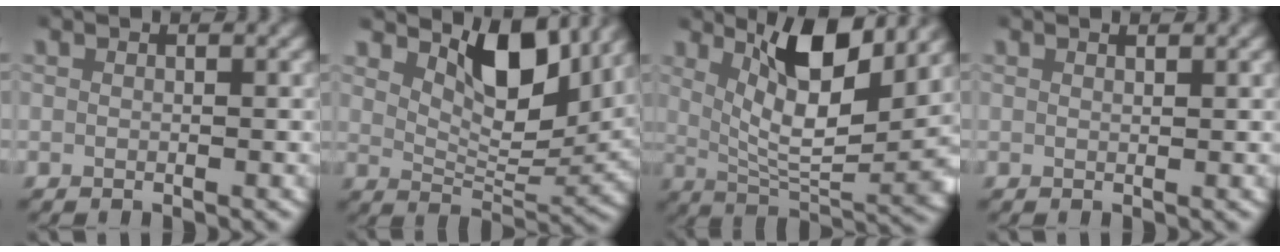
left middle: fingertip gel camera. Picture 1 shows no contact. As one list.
[{"total": 7.5, "force": [4.7, 2.7, 5.2], "torque": [-0.087, -0.008, 0.075]}, {"total": 9.8, "force": [3.6, 3.5, 8.4], "torque": [-0.136, -0.008, 0.059]}, {"total": 0.6, "force": [0.6, -0.1, 0.2], "torque": [0.000, -0.003, 0.010]}]